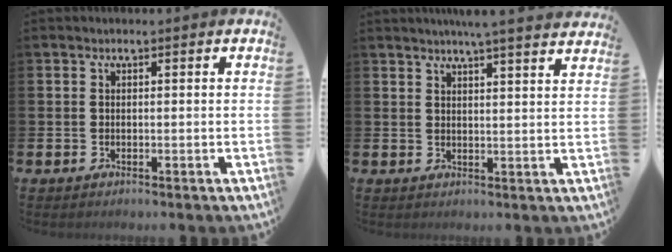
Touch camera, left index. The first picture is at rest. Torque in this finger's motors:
{"motor_torque": [0.94, -1.20, 0.10, 0.17]}